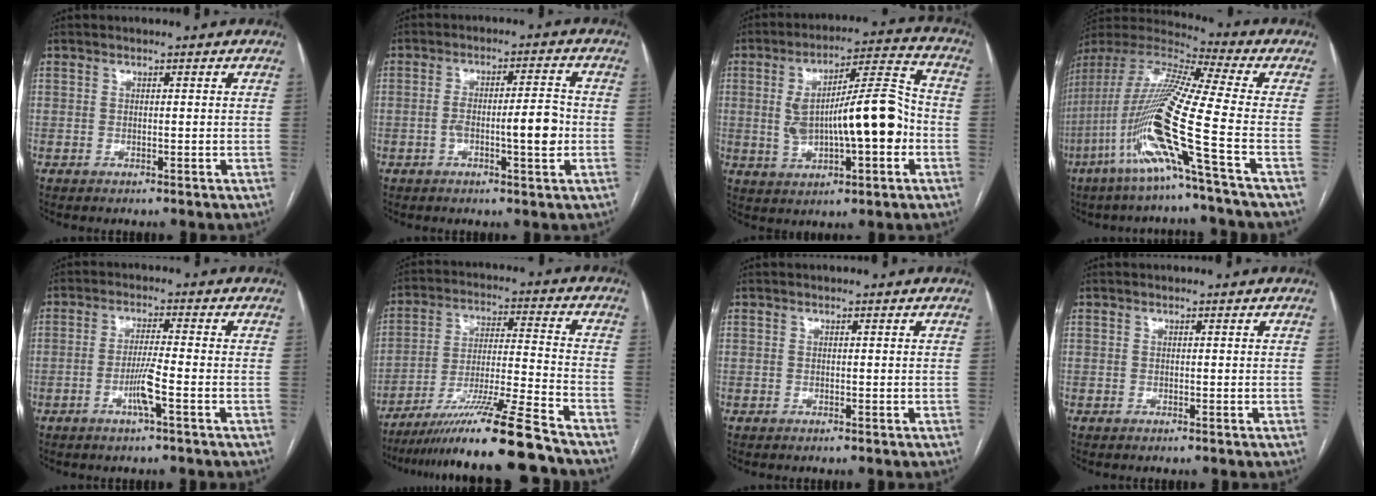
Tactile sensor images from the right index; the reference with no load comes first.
{"total": 6.8, "force": [-1.5, 1.1, 6.5], "torque": [-0.111, 0.012, -0.022]}
{"total": 15.1, "force": [-1.4, 3.6, 14.6], "torque": [-0.250, 0.029, -0.012]}
{"total": 20.2, "force": [-7.2, -1.0, 18.8], "torque": [-0.402, -0.027, -0.153]}
{"total": 4.6, "force": [-1.9, -0.5, 4.2], "torque": [-0.081, -0.006, -0.037]}
{"total": 16.7, "force": [-13.8, -2.1, 9.3], "torque": [-0.169, -0.020, -0.237]}
{"total": 0.0}
{"total": 0.0}